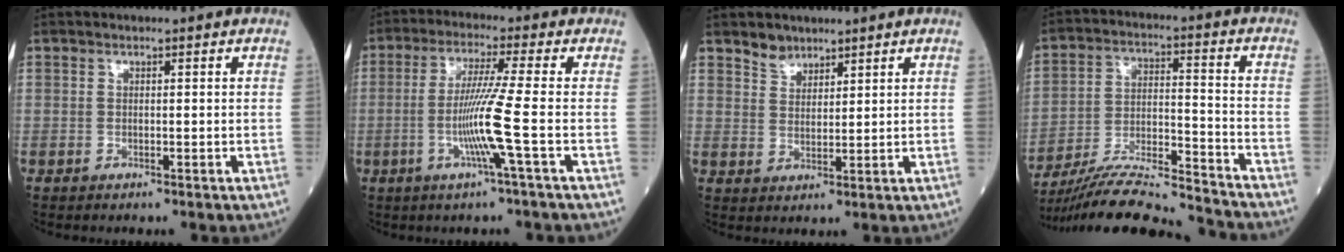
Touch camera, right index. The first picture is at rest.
{"total": 8.3, "force": [-2.1, -2.0, 7.8], "torque": [-0.156, -0.012, -0.044]}
{"total": 3.1, "force": [2.6, 1.5, 0.4], "torque": [-0.005, 0.001, 0.048]}
{"total": 17.4, "force": [-16.4, -0.1, 5.8], "torque": [-0.119, -0.004, -0.276]}